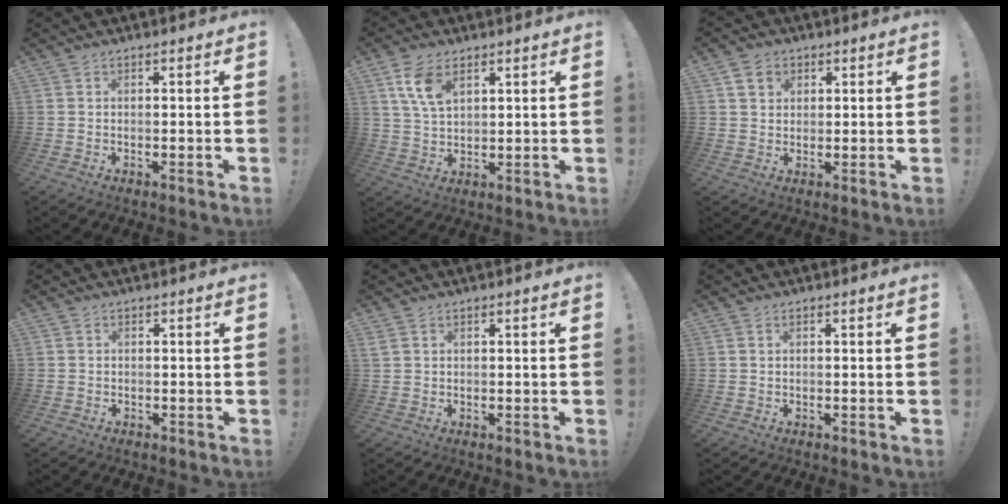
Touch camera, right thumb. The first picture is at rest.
{"total": 8.7, "force": [4.6, 4.7, 5.8], "torque": [-0.116, -0.011, 0.087]}
{"total": 5.3, "force": [2.5, 4.1, 2.3], "torque": [-0.035, -0.001, 0.048]}
{"total": 1.3, "force": [0.1, 1.3, 0.0], "torque": [0.008, -0.003, -0.001]}
{"total": 1.6, "force": [0.8, 1.1, 0.8], "torque": [-0.025, 0.006, 0.018]}
{"total": 0.0}